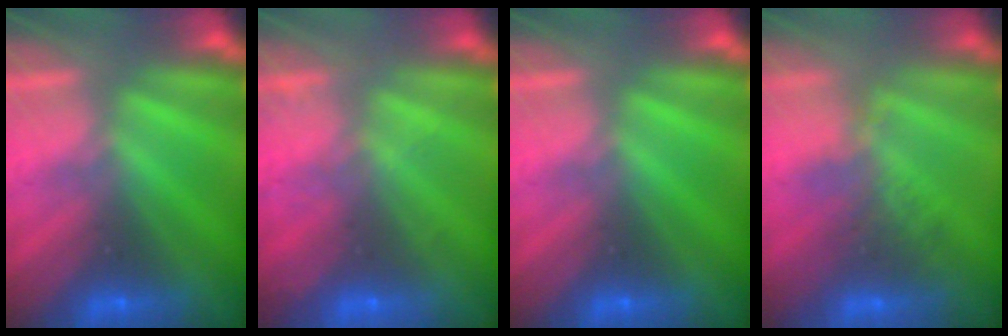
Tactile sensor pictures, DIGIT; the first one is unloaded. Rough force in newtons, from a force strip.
{"total": 2.1}
{"total": 0.0}
{"total": 2.4}